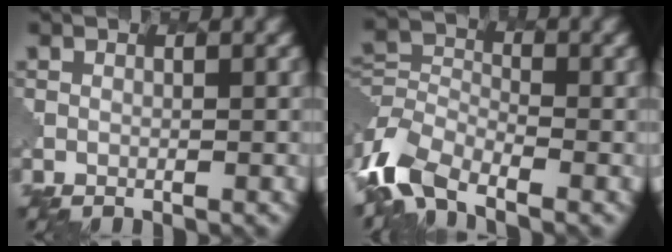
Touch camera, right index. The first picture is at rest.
{"total": 5.5, "force": [-3.6, 2.9, 2.9], "torque": [-0.058, -0.004, -0.085]}